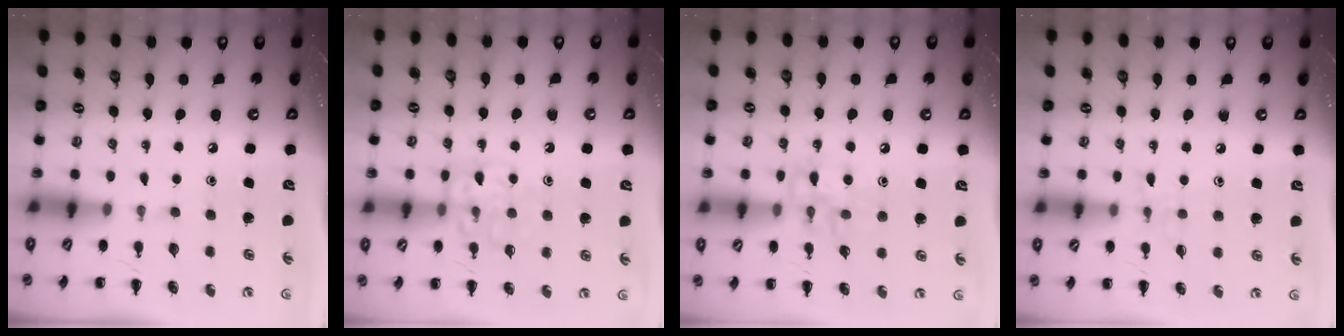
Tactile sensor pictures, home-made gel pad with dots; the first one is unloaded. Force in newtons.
{"total": 11.3, "press": 11.3, "slide": 0.9}
{"total": 9.4, "press": 9.4, "slide": 0.3}
{"total": 5.0, "press": 4.8, "slide": 1.3}